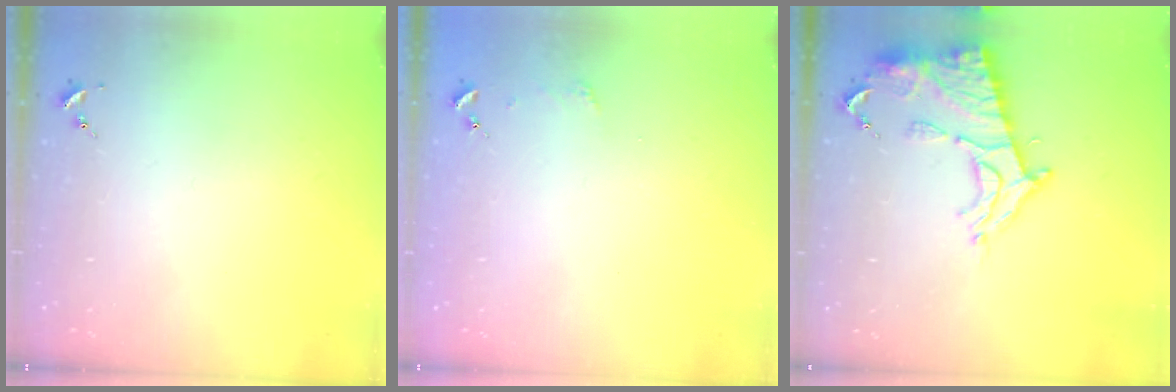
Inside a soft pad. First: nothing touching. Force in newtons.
{"total": 2.4, "press": 2.4, "slide": 0.2}
{"total": 14.6, "press": 14.5, "slide": 1.4}